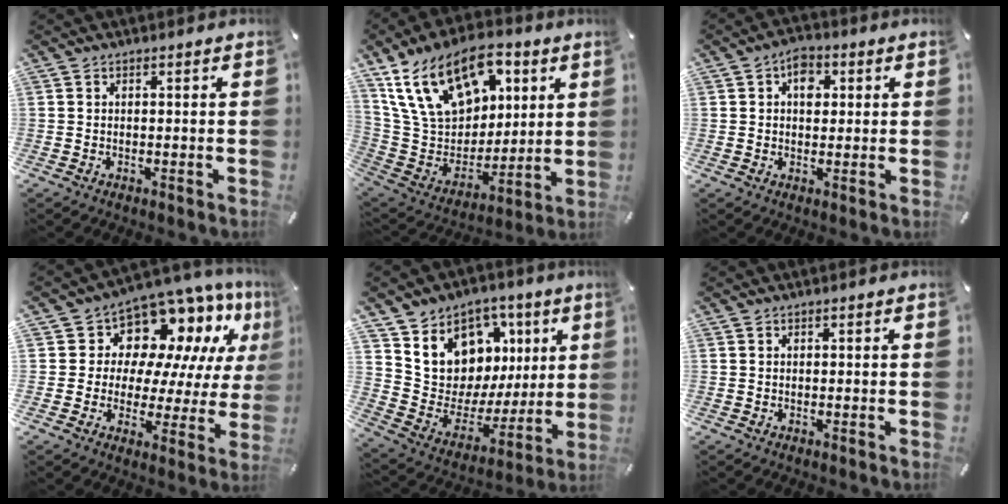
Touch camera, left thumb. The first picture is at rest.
{"total": 21.6, "force": [10.9, 14.1, 12.2], "torque": [-0.229, -0.040, 0.203]}
{"total": 5.1, "force": [1.5, 3.5, 3.4], "torque": [-0.039, -0.004, 0.019]}
{"total": 11.7, "force": [8.1, 7.7, 3.4], "torque": [-0.055, -0.083, 0.142]}
{"total": 11.3, "force": [5.0, 10.0, 1.9], "torque": [-0.035, -0.063, 0.103]}
{"total": 0.0}